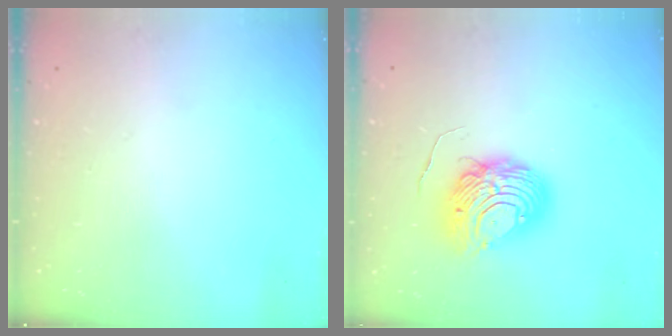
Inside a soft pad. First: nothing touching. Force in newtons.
{"total": 10.2, "press": 10.2, "slide": 1.1}